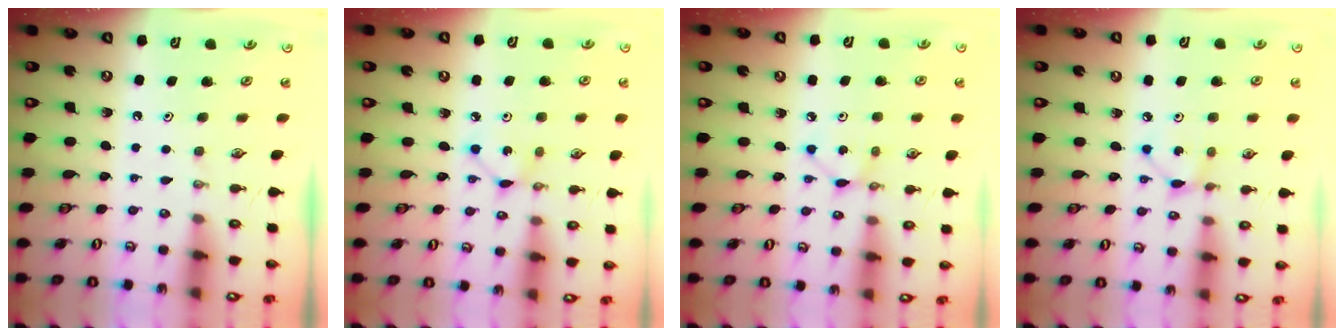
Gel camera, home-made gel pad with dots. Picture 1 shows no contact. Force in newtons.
{"total": 3.5, "press": 3.5, "slide": 0.2}
{"total": 2.8, "press": 2.8, "slide": 0.1}
{"total": 3.1, "press": 3.1, "slide": 0.2}